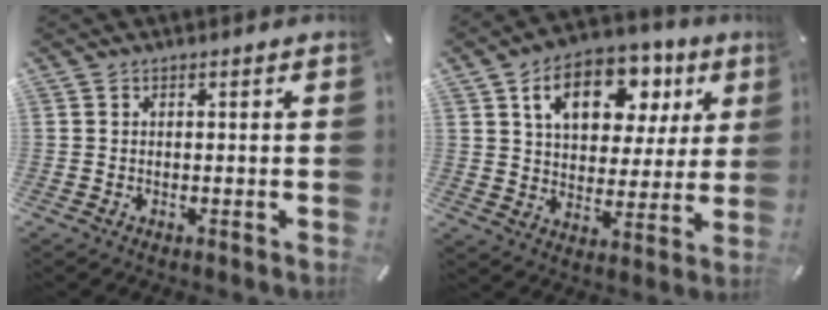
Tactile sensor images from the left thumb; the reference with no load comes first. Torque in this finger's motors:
{"motor_torque": [2.38, 2.39, 1.44, -1.33, 0.33]}